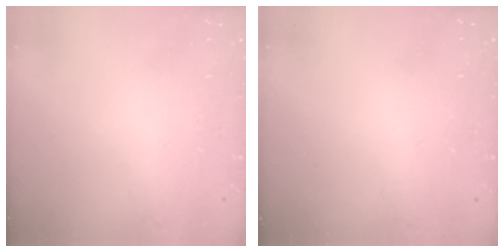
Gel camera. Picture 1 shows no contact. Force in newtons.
{"total": 3.2, "press": 3.2, "slide": 0.1}